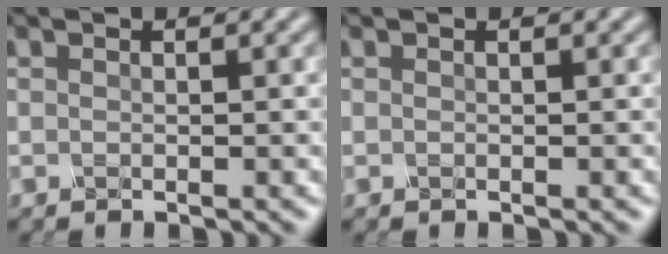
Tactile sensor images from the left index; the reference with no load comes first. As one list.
[{"total": 0.0}]